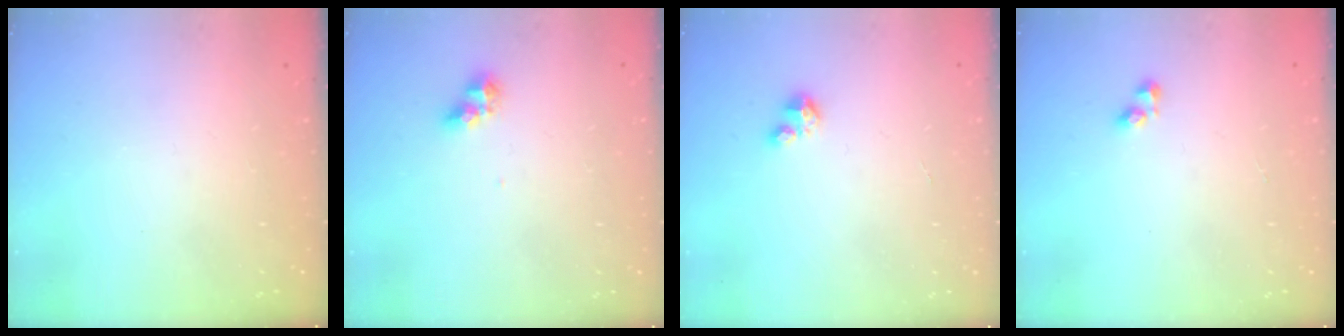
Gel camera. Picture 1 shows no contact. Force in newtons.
{"total": 6.4, "press": 6.3, "slide": 0.5}
{"total": 1.9, "press": 1.9, "slide": 0.1}
{"total": 2.4, "press": 2.3, "slide": 0.6}